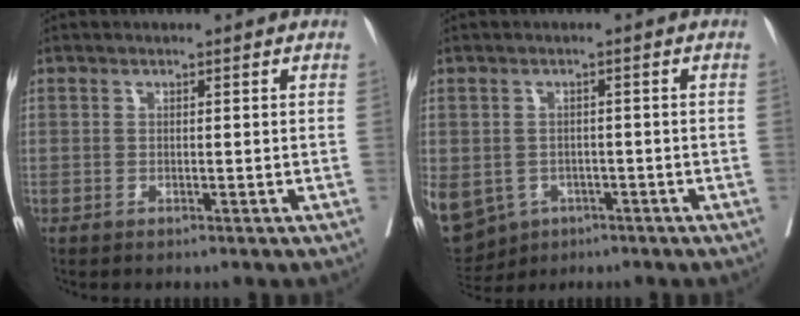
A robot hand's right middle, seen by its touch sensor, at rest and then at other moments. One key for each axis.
{"total": 22.8, "fx": -8.9, "fy": 18.9, "fz": 9.2, "tx": -0.340, "ty": -0.017, "tz": -0.119}